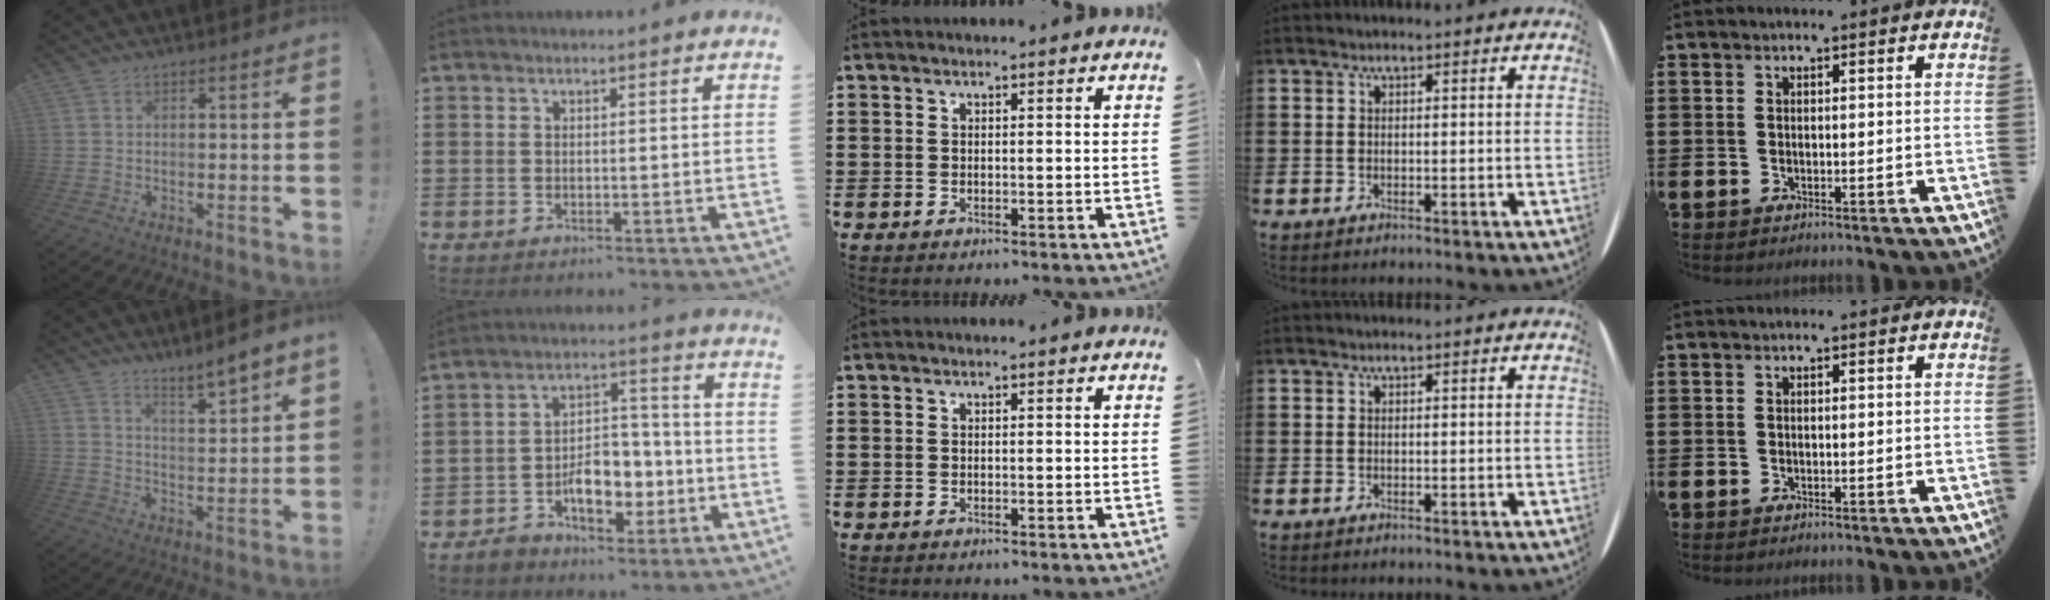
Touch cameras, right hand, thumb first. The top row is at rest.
{"thumb": {"total": 6.6, "force": [5.8, -0.1, 3.2], "torque": [-0.047, -0.050, 0.097]}, "index": {"total": 8.3, "force": [-3.3, 6.0, 4.8], "torque": [-0.057, 0.019, -0.057]}}